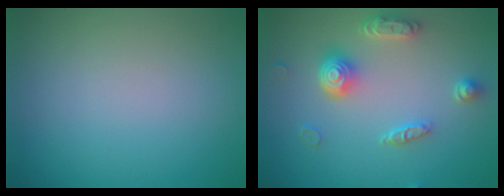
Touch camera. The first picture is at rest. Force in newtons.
{"total": 4.3, "press": 3.4, "slide": 2.6}